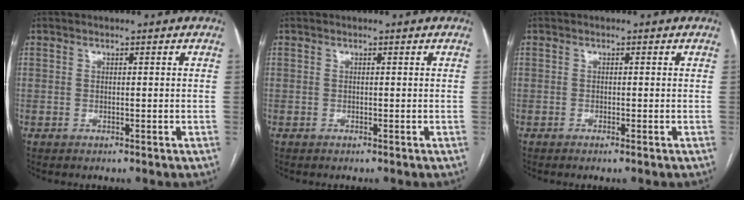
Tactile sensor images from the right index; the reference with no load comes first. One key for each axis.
{"total": 0.0}
{"total": 0.7, "fx": -0.4, "fy": -0.1, "fz": 0.5, "tx": -0.010, "ty": 0.001, "tz": -0.008}